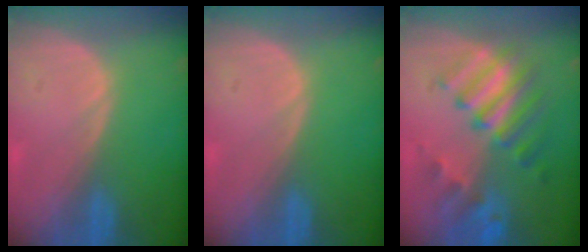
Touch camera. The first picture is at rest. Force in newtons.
{"total": 0.0}
{"total": 9.2, "press": 8.3, "slide": 4.0}